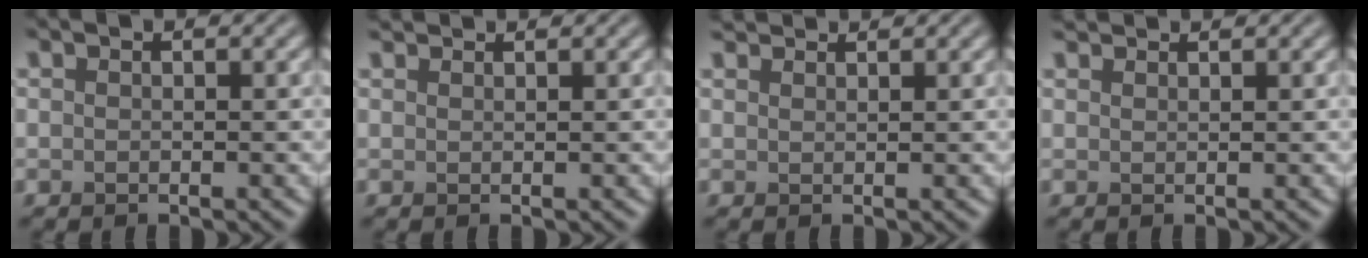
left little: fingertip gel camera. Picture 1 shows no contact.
{"total": 1.7, "force": [1.6, 0.1, 0.4], "torque": [-0.013, 0.002, 0.020]}
{"total": 2.5, "force": [2.4, 0.3, 0.6], "torque": [-0.016, 0.005, 0.034]}
{"total": 2.0, "force": [1.9, 0.2, 0.5], "torque": [-0.015, 0.004, 0.026]}